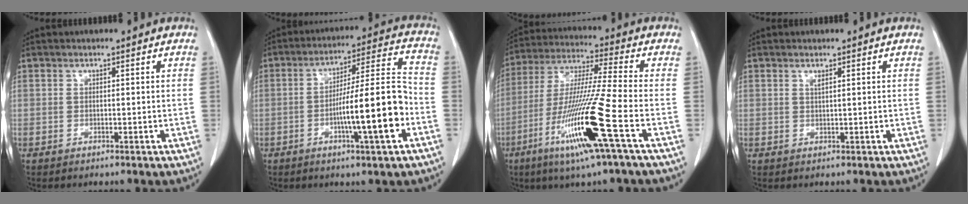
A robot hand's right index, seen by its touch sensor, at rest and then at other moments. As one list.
[{"total": 13.8, "force": [-4.4, 0.3, 13.0], "torque": [-0.209, 0.010, -0.071]}, {"total": 16.8, "force": [-6.8, -1.3, 15.4], "torque": [-0.319, -0.028, -0.132]}, {"total": 0.7, "force": [0.5, 0.0, 0.6], "torque": [-0.014, -0.004, 0.010]}]